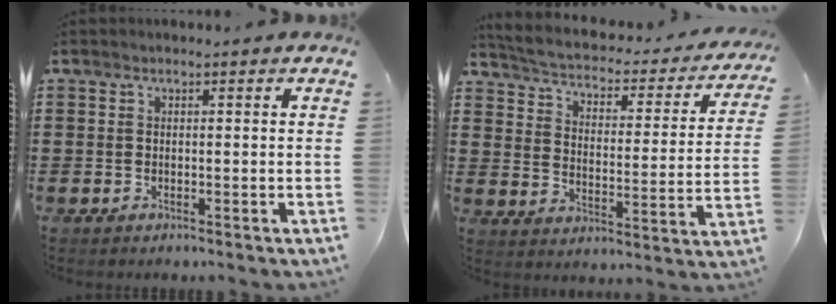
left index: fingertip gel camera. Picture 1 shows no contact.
{"total": 2.4, "force": [2.1, 0.4, 1.1], "torque": [-0.039, -0.026, 0.024]}